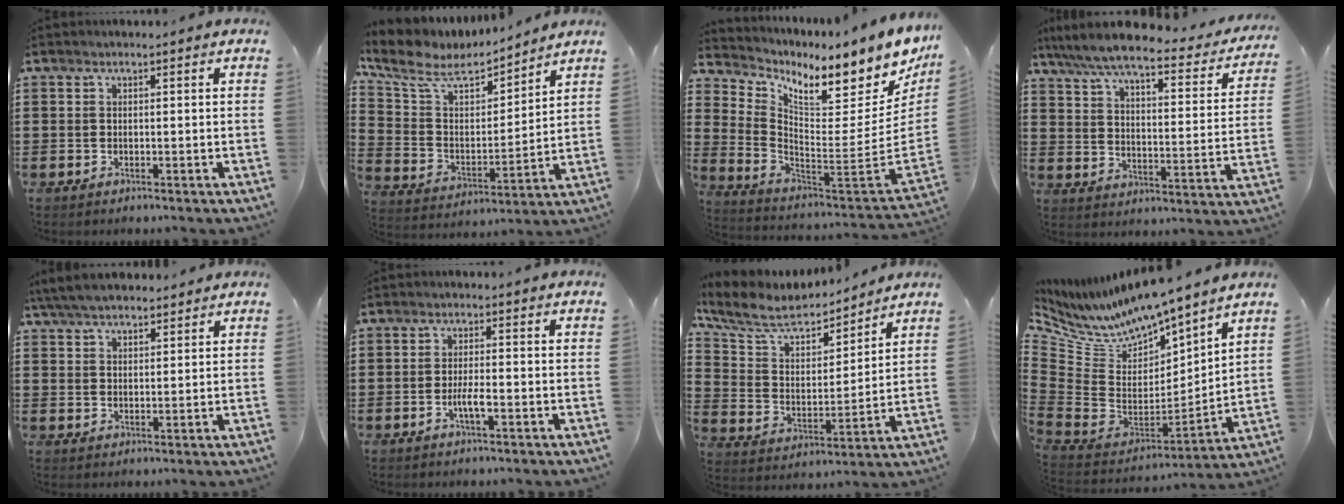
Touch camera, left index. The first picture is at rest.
{"total": 8.2, "force": [6.3, 3.3, 4.1], "torque": [-0.111, -0.031, 0.105]}
{"total": 7.7, "force": [5.6, 2.1, 4.9], "torque": [-0.100, -0.063, 0.089]}
{"total": 7.0, "force": [5.9, 0.5, 3.6], "torque": [-0.096, -0.038, 0.099]}
{"total": 5.1, "force": [4.7, 1.2, 1.8], "torque": [-0.049, -0.005, 0.088]}
{"total": 3.1, "force": [-1.1, 0.7, 2.8], "torque": [-0.055, -0.001, -0.021]}
{"total": 8.0, "force": [6.7, 2.8, 3.2], "torque": [-0.097, -0.038, 0.116]}
{"total": 7.5, "force": [7.0, 2.0, 1.6], "torque": [-0.074, -0.066, 0.122]}